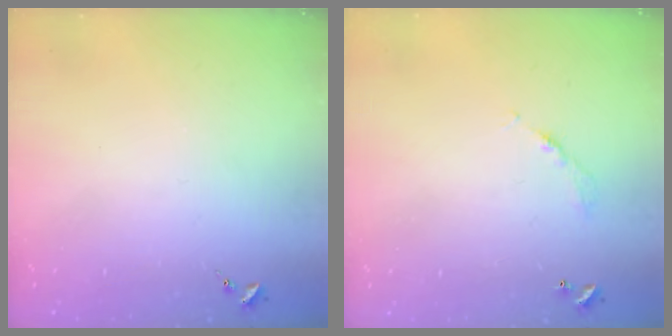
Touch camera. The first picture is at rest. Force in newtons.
{"total": 4.4, "press": 4.3, "slide": 0.2}